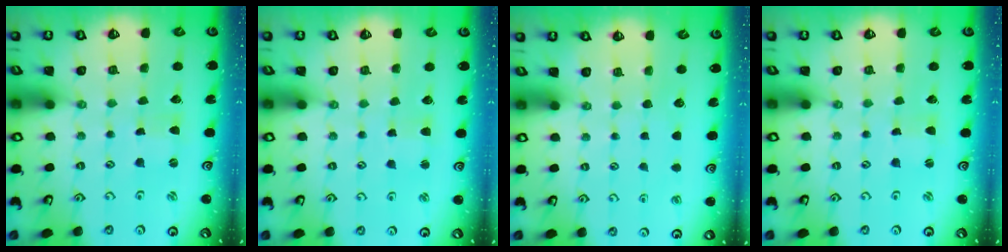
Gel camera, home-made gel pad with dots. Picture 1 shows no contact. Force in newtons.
{"total": 2.2, "press": 2.2, "slide": 0.2}
{"total": 0.0}
{"total": 0.0}